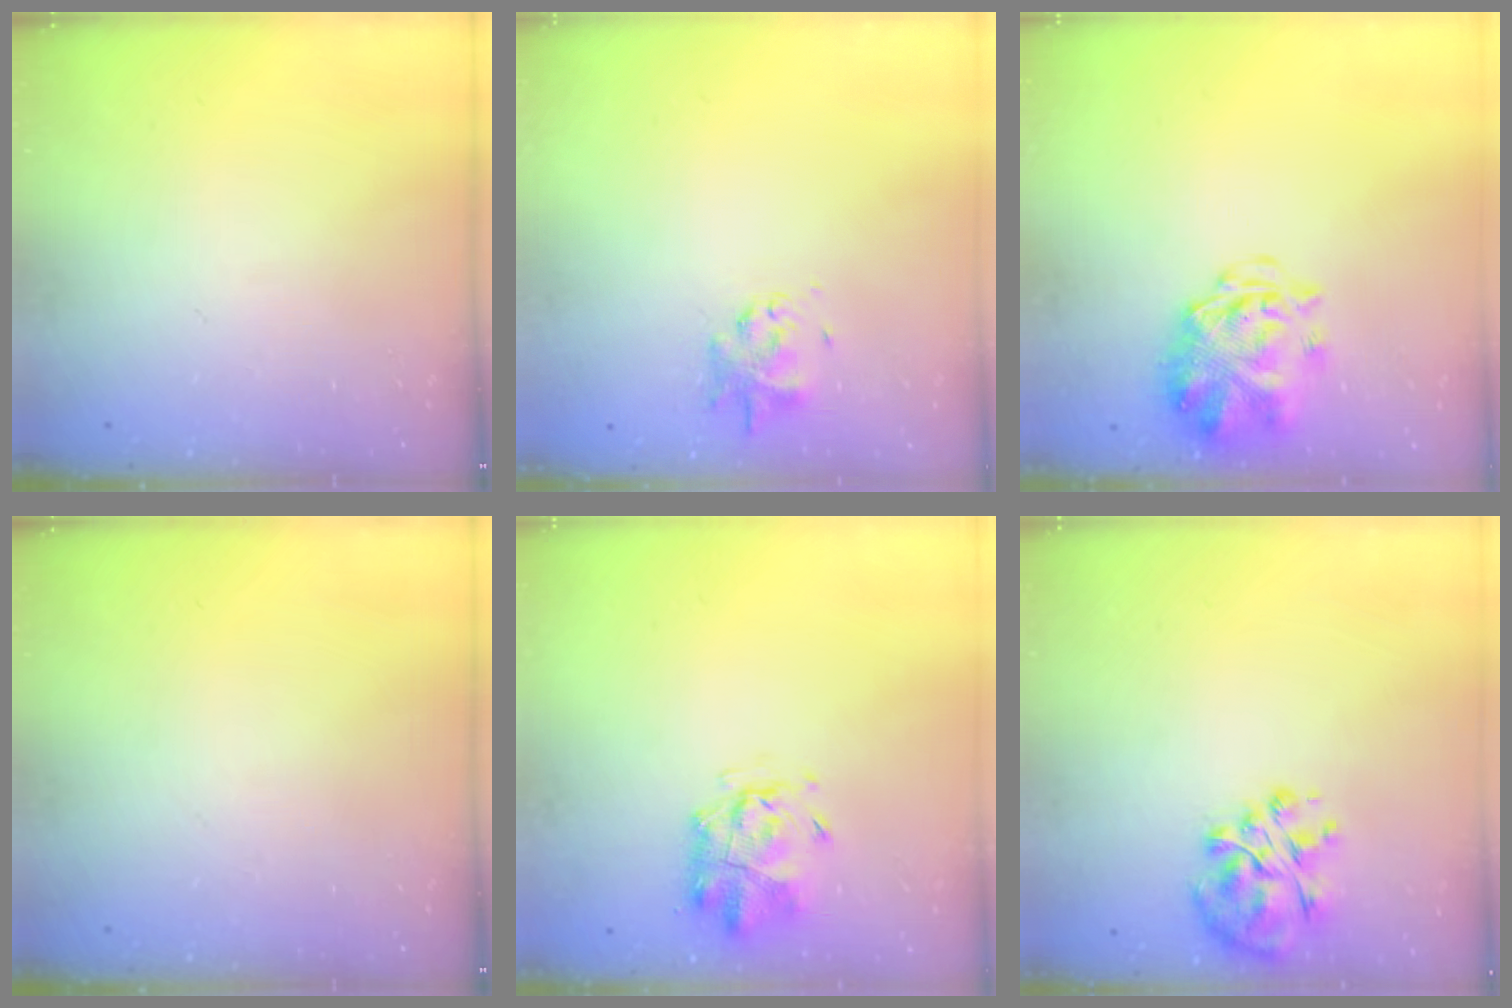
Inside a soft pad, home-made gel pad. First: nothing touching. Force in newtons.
{"total": 1.8, "press": 1.7, "slide": 0.4}
{"total": 4.0, "press": 3.6, "slide": 1.6}
{"total": 0.0}
{"total": 2.6, "press": 2.4, "slide": 0.8}
{"total": 9.3, "press": 9.2, "slide": 1.3}